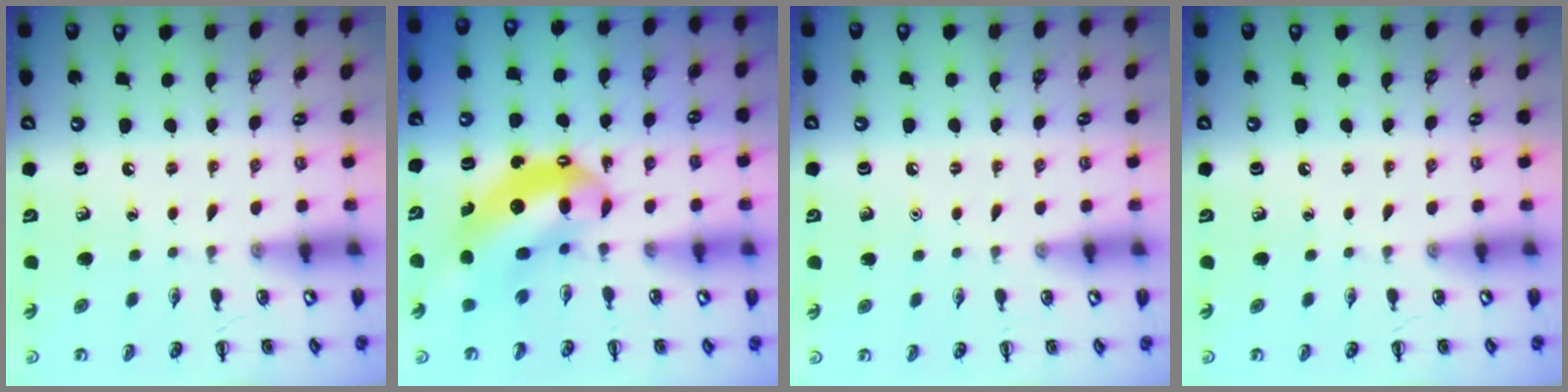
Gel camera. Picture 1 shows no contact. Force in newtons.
{"total": 9.0, "press": 8.8, "slide": 1.9}
{"total": 1.6, "press": 1.6, "slide": 0.1}
{"total": 0.0}